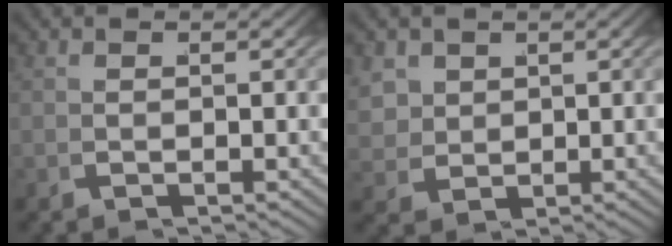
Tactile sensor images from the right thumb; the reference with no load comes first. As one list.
[{"total": 3.1, "force": [1.2, 2.4, 1.6], "torque": [-0.041, -0.015, 0.036]}]